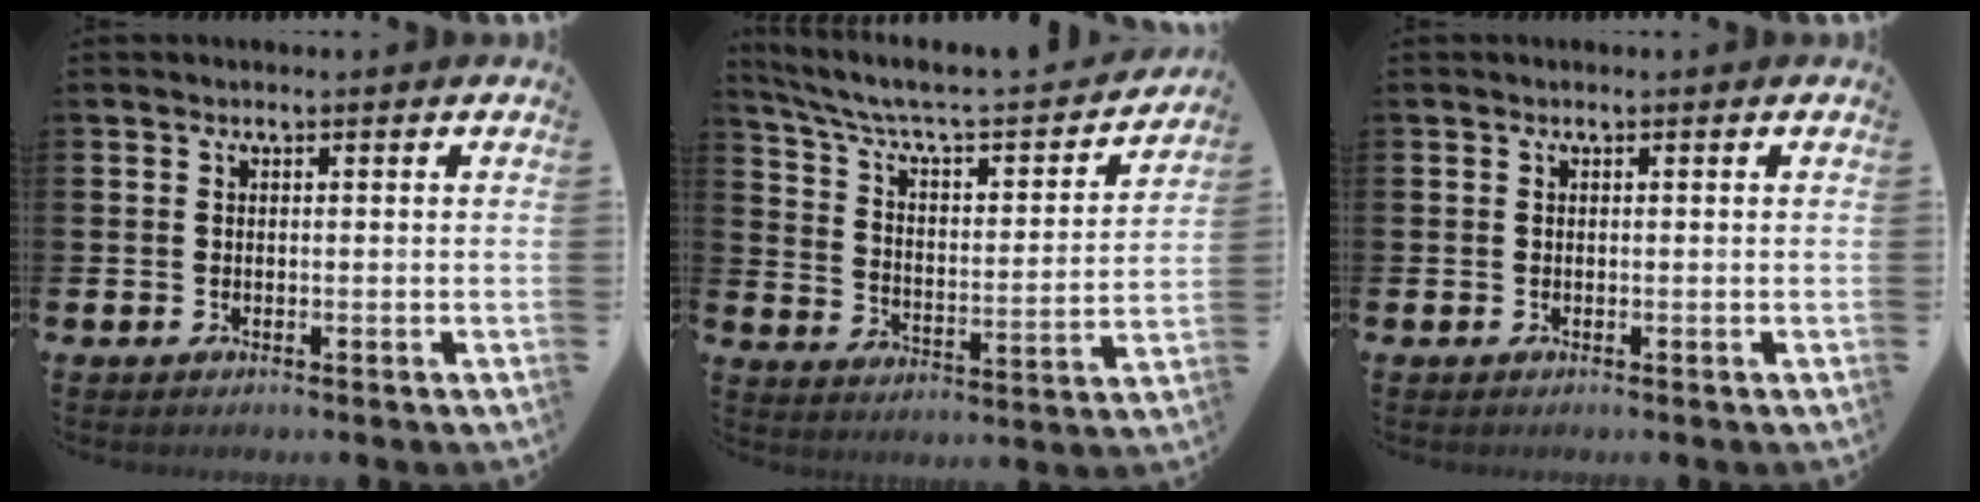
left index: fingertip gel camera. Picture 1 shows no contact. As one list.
[{"total": 7.3, "force": [6.2, 1.8, 3.5], "torque": [-0.101, -0.045, 0.098]}, {"total": 0.0}]